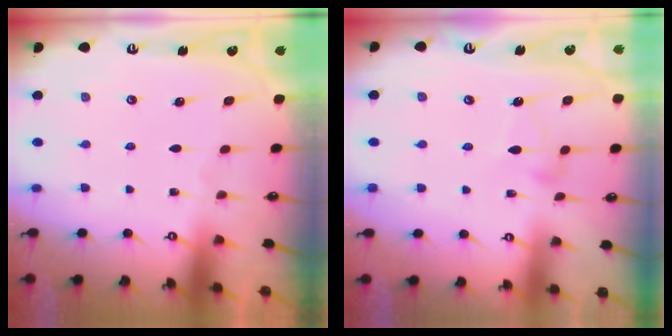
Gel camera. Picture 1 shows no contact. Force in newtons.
{"total": 3.5, "press": 3.5, "slide": 0.1}